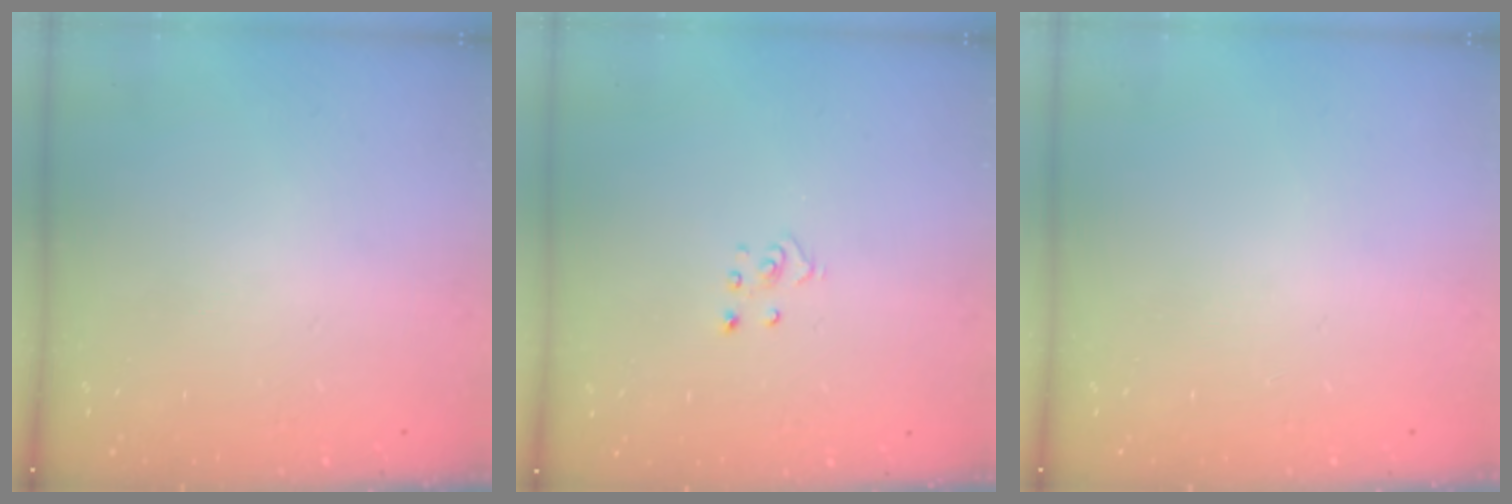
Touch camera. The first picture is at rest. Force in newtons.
{"total": 2.8, "press": 2.8, "slide": 0.3}
{"total": 0.0}